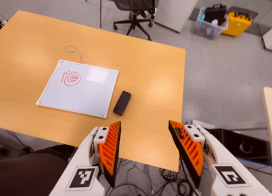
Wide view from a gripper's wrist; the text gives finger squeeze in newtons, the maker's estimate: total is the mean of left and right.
{"total": 0.0}